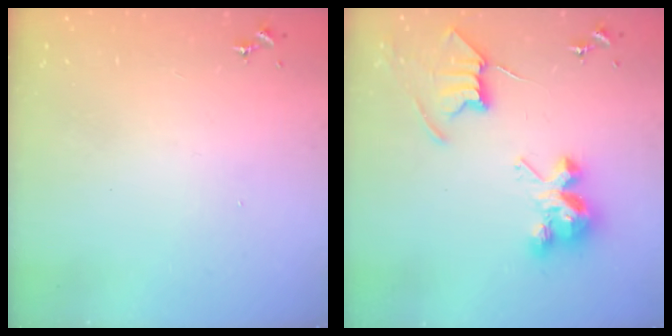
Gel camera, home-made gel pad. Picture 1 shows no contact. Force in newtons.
{"total": 9.8, "press": 9.7, "slide": 0.9}